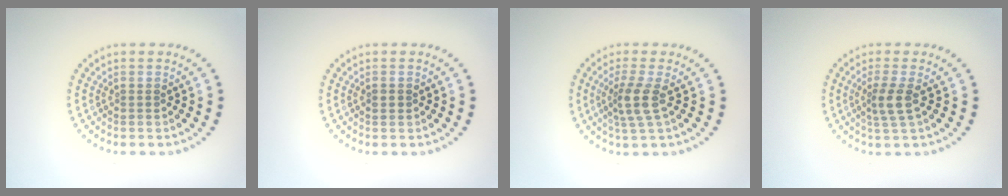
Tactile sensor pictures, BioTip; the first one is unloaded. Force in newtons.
{"total": 1.0, "press": 0.9, "slide": 0.2}
{"total": 2.8, "press": 2.1, "slide": 1.8}
{"total": 2.3, "press": 1.7, "slide": 1.5}